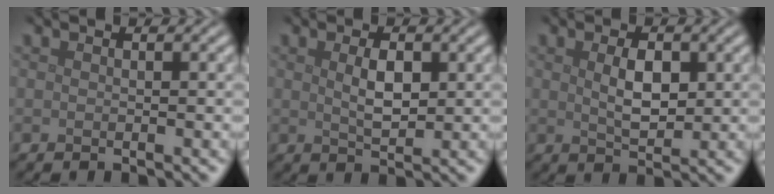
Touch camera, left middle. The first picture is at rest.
{"total": 2.7, "force": [0.6, 1.2, 2.3], "torque": [-0.048, -0.002, 0.016]}
{"total": 3.1, "force": [0.7, 1.6, 2.6], "torque": [-0.054, -0.003, 0.017]}